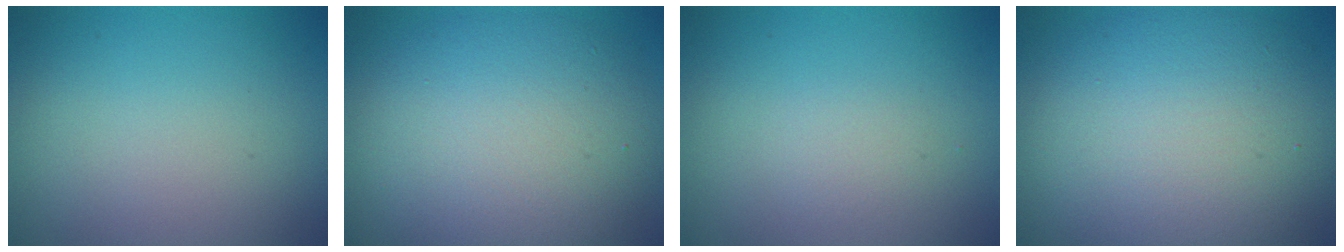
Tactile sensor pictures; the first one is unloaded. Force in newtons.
{"total": 9.1, "press": 9.1, "slide": 0.7}
{"total": 0.9, "press": 0.9, "slide": 0.0}
{"total": 11.3, "press": 11.3, "slide": 0.8}